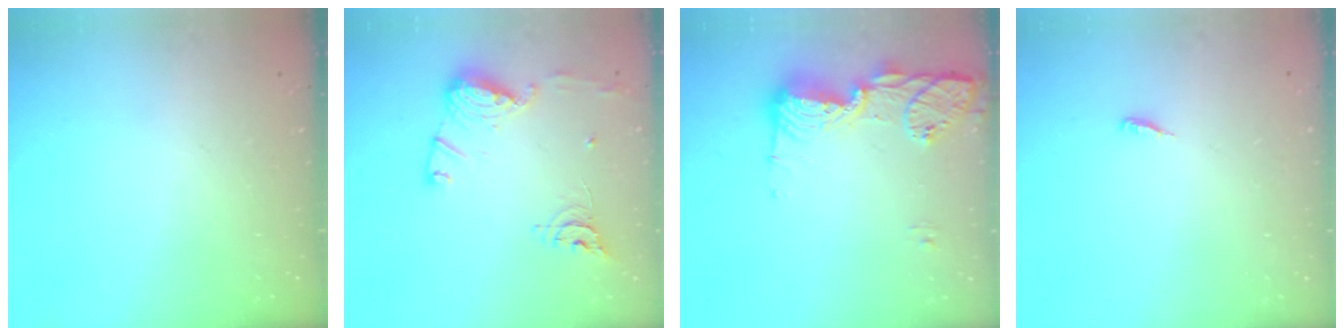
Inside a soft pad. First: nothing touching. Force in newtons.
{"total": 15.3, "press": 15.2, "slide": 1.4}
{"total": 16.1, "press": 15.2, "slide": 5.3}
{"total": 3.2, "press": 3.2, "slide": 0.2}